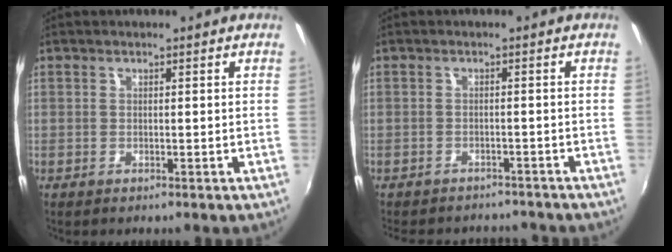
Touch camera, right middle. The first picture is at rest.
{"total": 8.9, "force": [-8.0, 2.7, 2.8], "torque": [-0.067, -0.017, -0.109]}